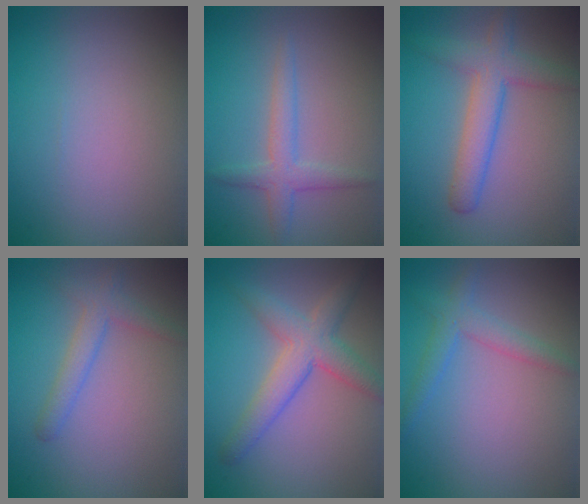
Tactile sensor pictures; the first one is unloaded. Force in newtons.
{"total": 2.5, "press": 2.5, "slide": 0.0}
{"total": 4.2, "press": 4.2, "slide": 0.2}
{"total": 2.4, "press": 2.4, "slide": 0.1}
{"total": 4.6, "press": 4.6, "slide": 0.1}
{"total": 2.5, "press": 2.5, "slide": 0.1}